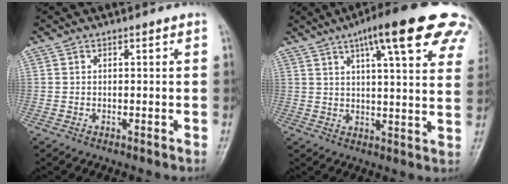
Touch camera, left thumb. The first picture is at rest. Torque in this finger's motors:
{"motor_torque": [0.27, 0.26, 1.42, -1.33, 0.31]}